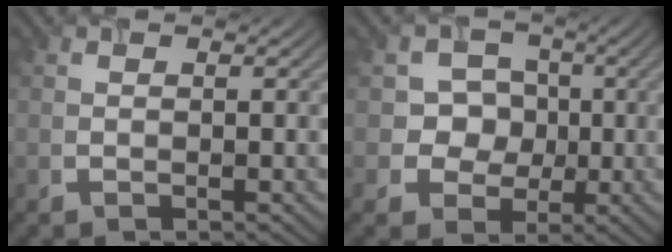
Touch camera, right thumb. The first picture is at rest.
{"total": 6.6, "force": [0.4, 6.2, 2.3], "torque": [-0.041, 0.016, 0.007]}